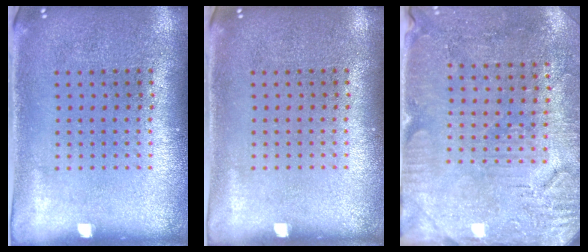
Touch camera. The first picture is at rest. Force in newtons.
{"total": 0.0}
{"total": 3.0, "press": 2.9, "slide": 1.0}